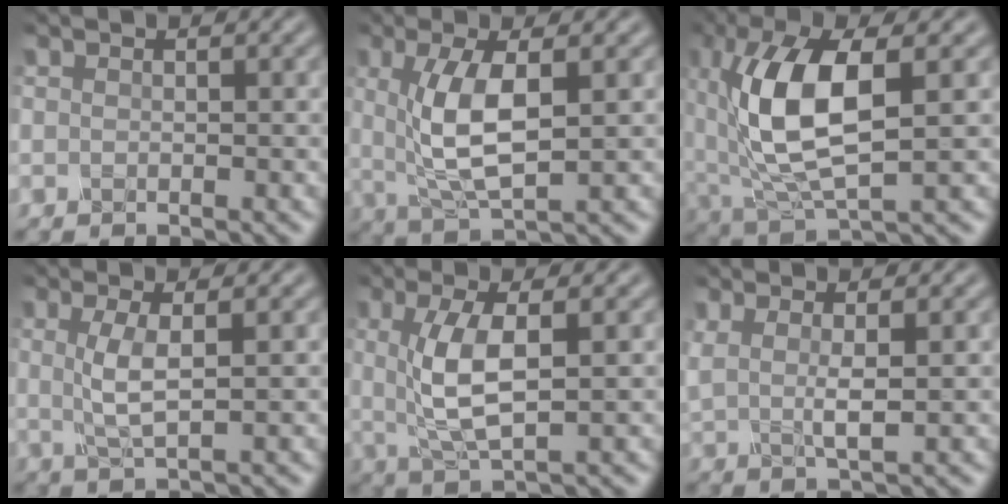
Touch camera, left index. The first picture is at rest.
{"total": 6.2, "force": [0.8, 2.1, 5.8], "torque": [-0.120, -0.005, 0.019]}
{"total": 9.7, "force": [1.4, 4.1, 8.6], "torque": [-0.181, 0.000, 0.027]}
{"total": 3.0, "force": [0.6, 0.6, 2.9], "torque": [-0.064, -0.002, 0.013]}
{"total": 5.3, "force": [0.7, 1.6, 5.0], "torque": [-0.104, -0.001, 0.018]}
{"total": 2.7, "force": [1.0, 0.6, 2.5], "torque": [-0.055, -0.006, 0.021]}